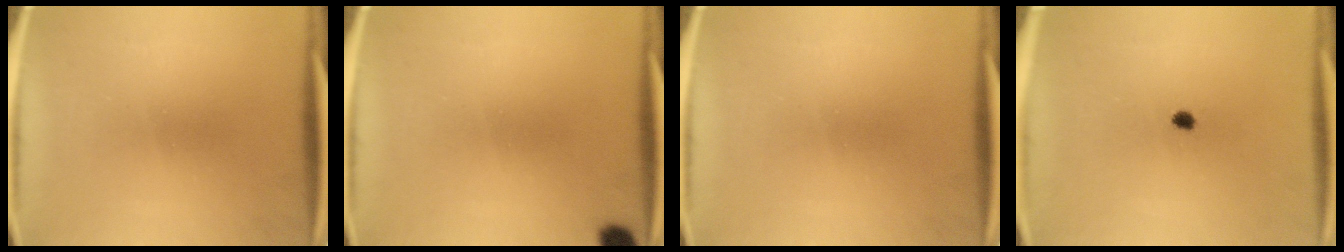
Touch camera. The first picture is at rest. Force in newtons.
{"total": 2.5}
{"total": 0.0}
{"total": 1.5}